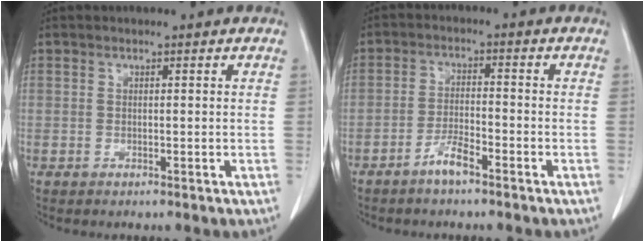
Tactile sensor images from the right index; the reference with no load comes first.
{"total": 3.9, "force": [-2.9, 0.5, 2.6], "torque": [-0.051, 0.000, -0.056]}